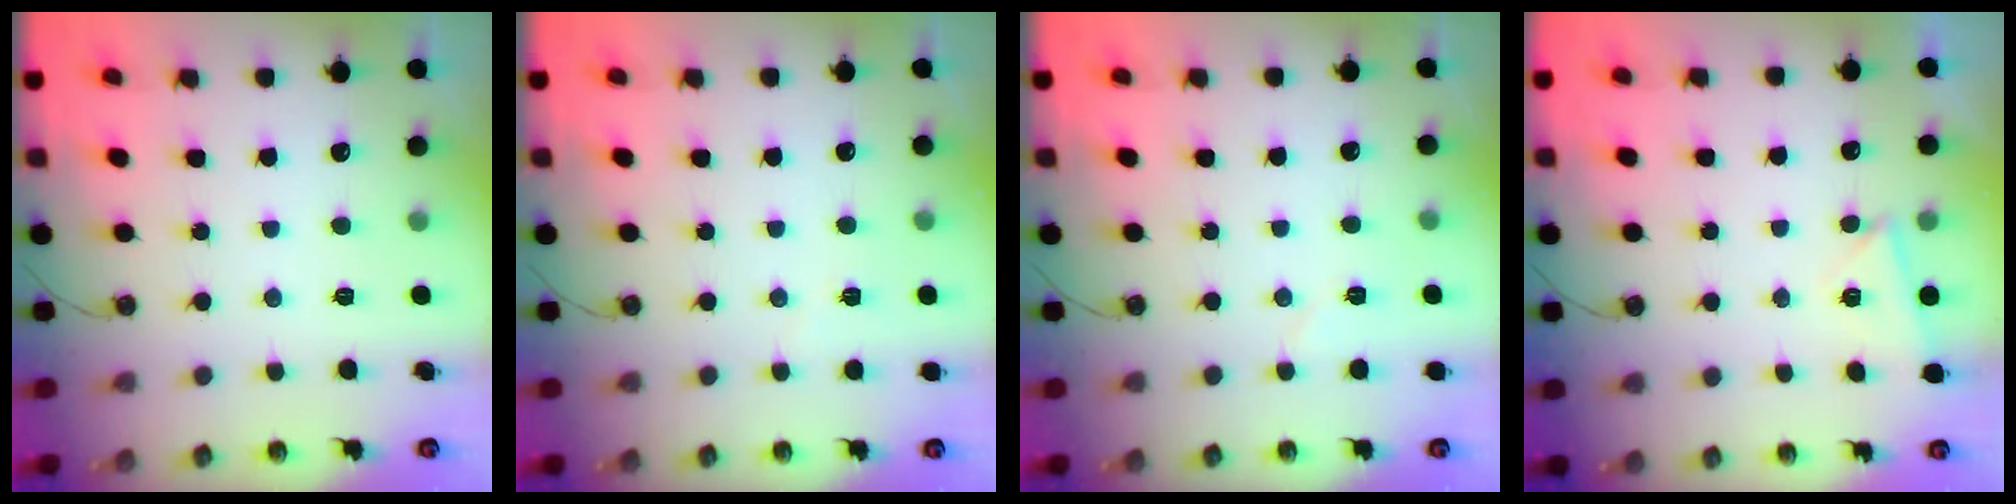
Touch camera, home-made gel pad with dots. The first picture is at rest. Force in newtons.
{"total": 3.0, "press": 2.7, "slide": 1.5}
{"total": 3.7, "press": 3.5, "slide": 0.9}
{"total": 3.5, "press": 2.6, "slide": 2.3}